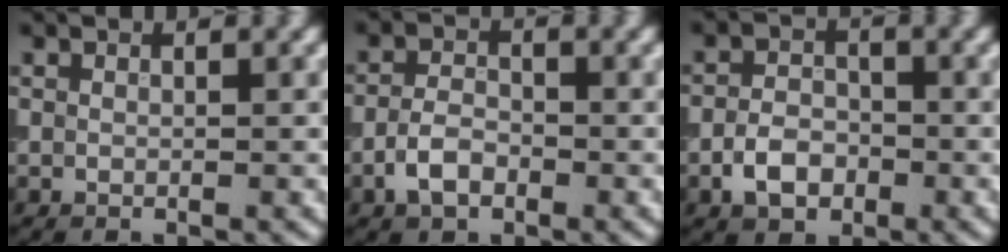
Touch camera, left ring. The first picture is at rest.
{"total": 2.8, "force": [-1.4, 1.6, 1.8], "torque": [-0.033, 0.005, -0.033]}
{"total": 3.3, "force": [-1.5, 2.2, 1.9], "torque": [-0.030, 0.004, -0.033]}